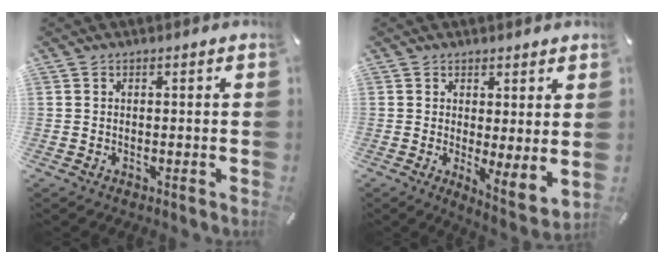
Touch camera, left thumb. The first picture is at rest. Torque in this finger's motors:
{"motor_torque": [1.11, 1.16, 0.57, -0.56, 0.08]}